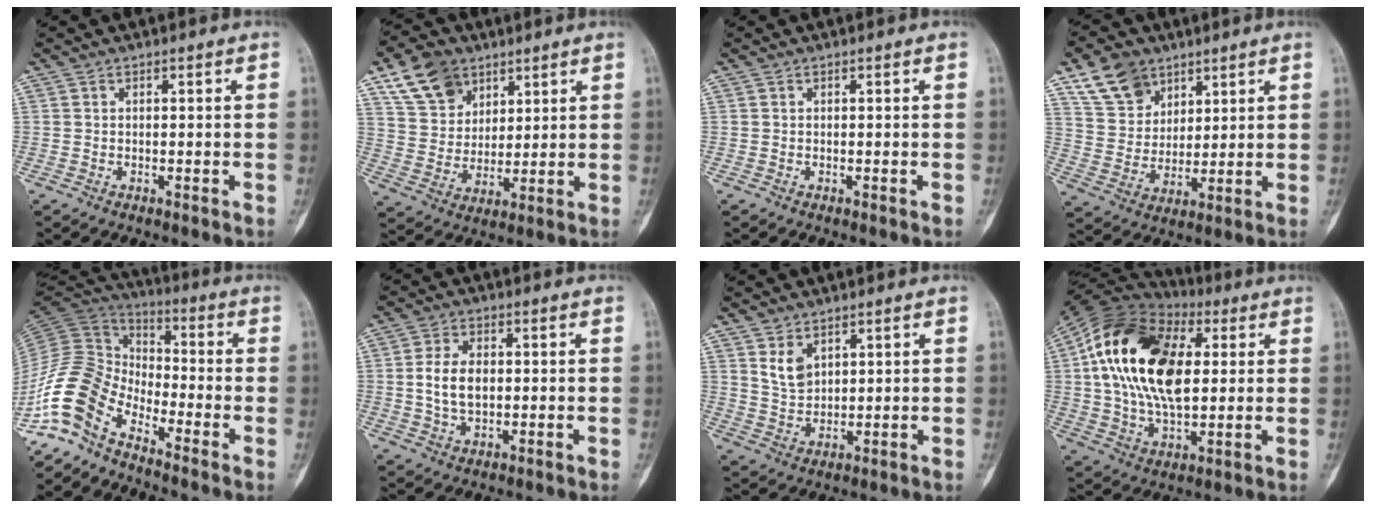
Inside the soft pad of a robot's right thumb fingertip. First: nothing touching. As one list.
[{"total": 12.1, "force": [7.2, 8.3, 5.0], "torque": [-0.069, -0.023, 0.140]}, {"total": 0.0}, {"total": 10.9, "force": [7.0, 7.4, 4.0], "torque": [-0.050, -0.029, 0.138]}, {"total": 12.6, "force": [-8.6, 6.4, 6.7], "torque": [-0.133, 0.084, -0.187]}, {"total": 6.9, "force": [0.2, 4.3, 5.4], "torque": [-0.098, 0.003, 0.005]}, {"total": 4.8, "force": [2.6, 3.0, 2.7], "torque": [-0.038, -0.021, 0.059]}, {"total": 23.5, "force": [4.2, 13.3, 18.9], "torque": [-0.343, 0.002, 0.064]}]